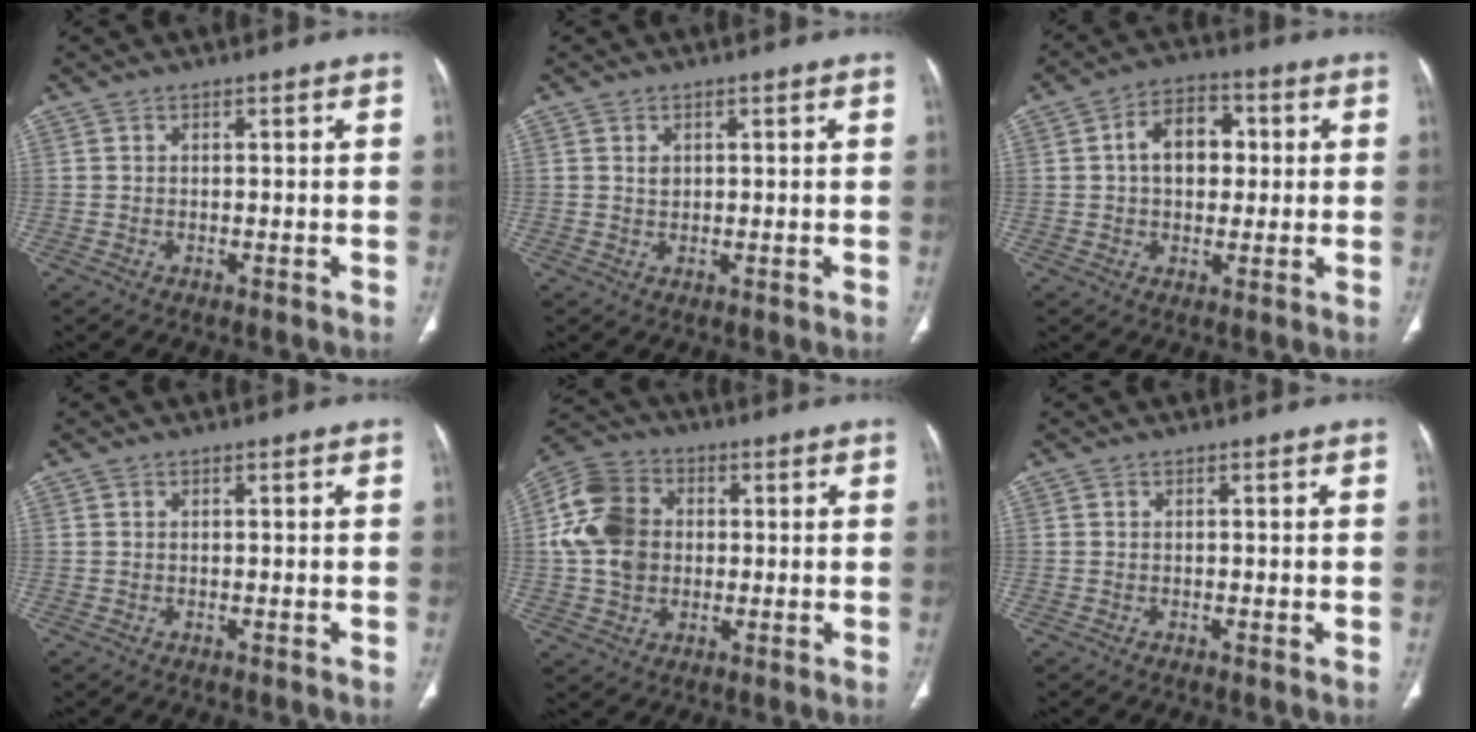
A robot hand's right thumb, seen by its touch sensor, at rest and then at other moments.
{"total": 1.5, "force": [0.6, 1.2, 0.8], "torque": [-0.009, -0.004, 0.014]}
{"total": 9.7, "force": [1.4, 6.7, 6.9], "torque": [-0.083, 0.017, 0.018]}
{"total": 0.0}
{"total": 13.0, "force": [0.6, 10.4, 7.8], "torque": [-0.139, 0.019, 0.005]}
{"total": 0.5, "force": [-0.1, 0.2, 0.5], "torque": [-0.009, -0.002, 0.000]}